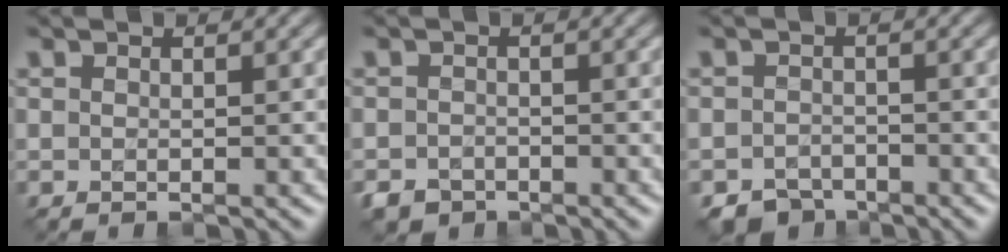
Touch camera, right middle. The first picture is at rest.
{"total": 2.4, "force": [-1.9, 1.4, 0.4], "torque": [-0.005, -0.008, -0.039]}
{"total": 3.2, "force": [-2.8, 1.5, 0.4], "torque": [-0.001, -0.008, -0.054]}